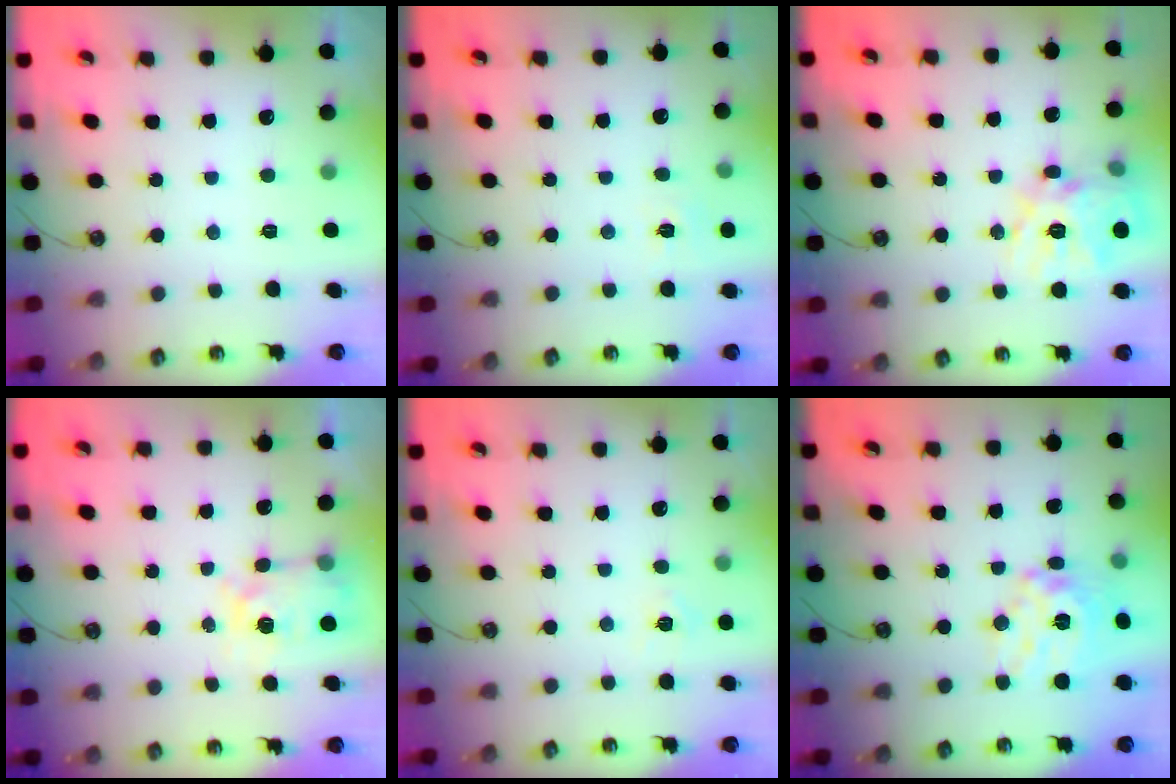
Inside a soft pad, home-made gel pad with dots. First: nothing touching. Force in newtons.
{"total": 5.1, "press": 5.0, "slide": 0.7}
{"total": 18.1, "press": 17.9, "slide": 2.3}
{"total": 5.8, "press": 5.7, "slide": 0.8}
{"total": 4.5, "press": 4.5, "slide": 0.4}
{"total": 14.1, "press": 14.0, "slide": 1.3}